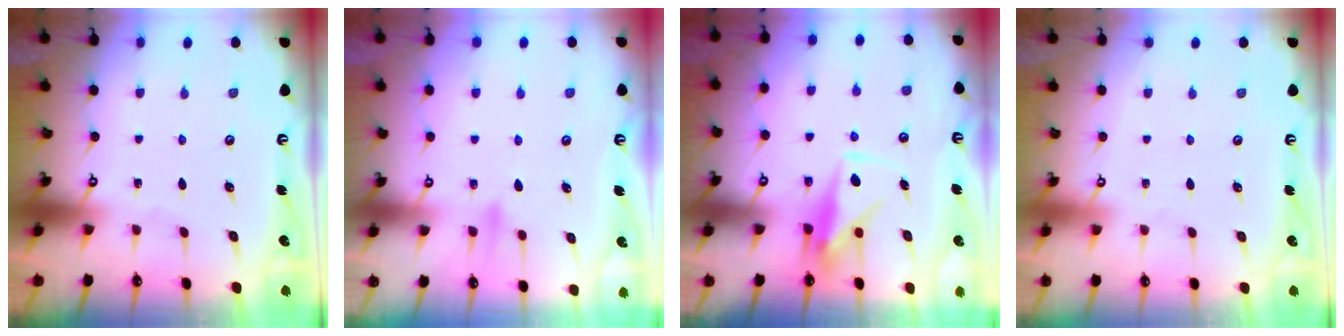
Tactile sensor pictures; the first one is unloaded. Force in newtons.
{"total": 7.5, "press": 7.4, "slide": 0.6}
{"total": 9.0, "press": 9.0, "slide": 0.6}
{"total": 3.9, "press": 3.9, "slide": 0.1}